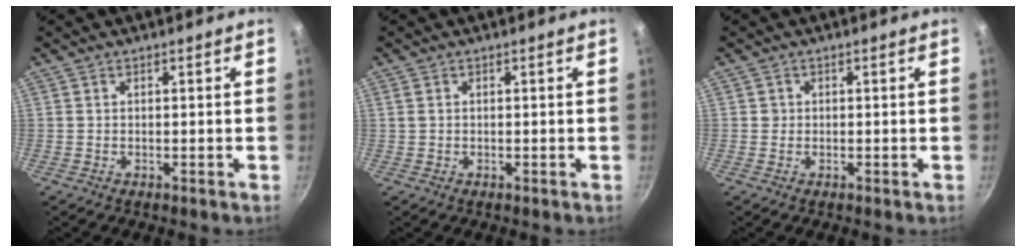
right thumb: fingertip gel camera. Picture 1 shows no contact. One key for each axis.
{"total": 1.3, "fx": 0.5, "fy": 0.9, "fz": 0.7, "tx": -0.013, "ty": 0.003, "tz": 0.011}
{"total": 0.9, "fx": 0.2, "fy": 0.9, "fz": 0.1, "tx": 0.005, "ty": 0.004, "tz": 0.002}